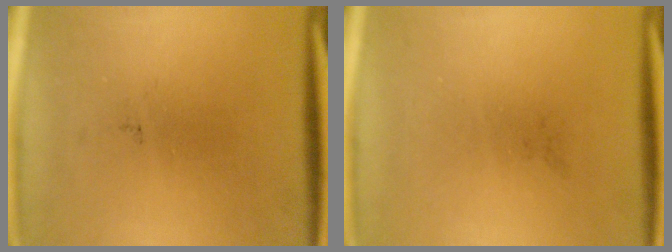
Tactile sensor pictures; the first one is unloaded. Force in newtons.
{"total": 0.0}